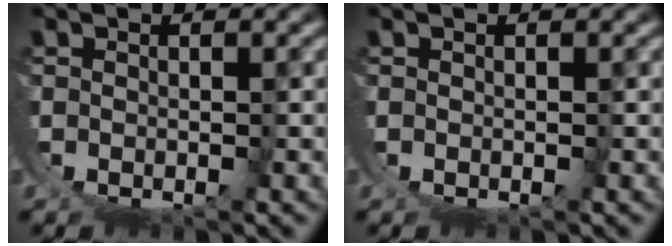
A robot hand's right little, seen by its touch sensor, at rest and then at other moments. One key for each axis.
{"total": 0.0}